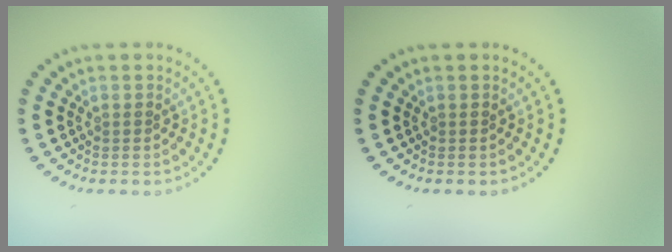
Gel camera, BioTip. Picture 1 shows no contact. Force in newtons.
{"total": 0.0}